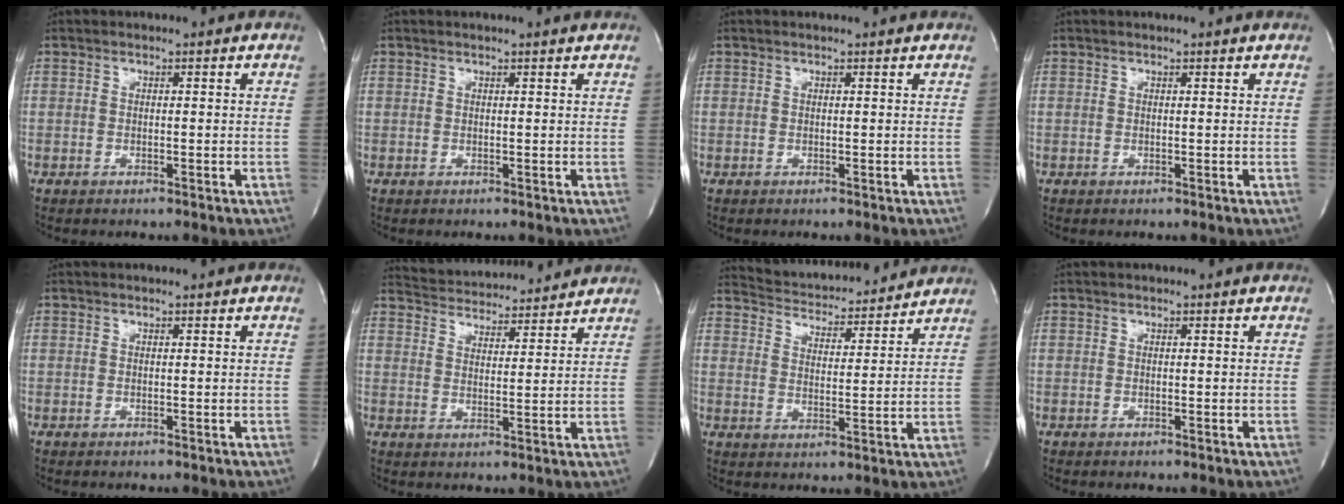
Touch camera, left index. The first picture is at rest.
{"total": 2.4, "force": [2.3, -0.2, 0.8], "torque": [-0.016, 0.010, 0.025]}
{"total": 1.7, "force": [1.6, 0.0, 0.5], "torque": [-0.012, 0.008, 0.017]}
{"total": 1.4, "force": [1.3, -0.2, 0.5], "torque": [-0.014, 0.006, 0.016]}
{"total": 0.0}
{"total": 13.4, "force": [12.9, 2.1, 3.1], "torque": [-0.054, 0.022, 0.187]}
{"total": 14.4, "force": [13.9, 2.2, 3.2], "torque": [-0.052, 0.009, 0.200]}
{"total": 0.0}